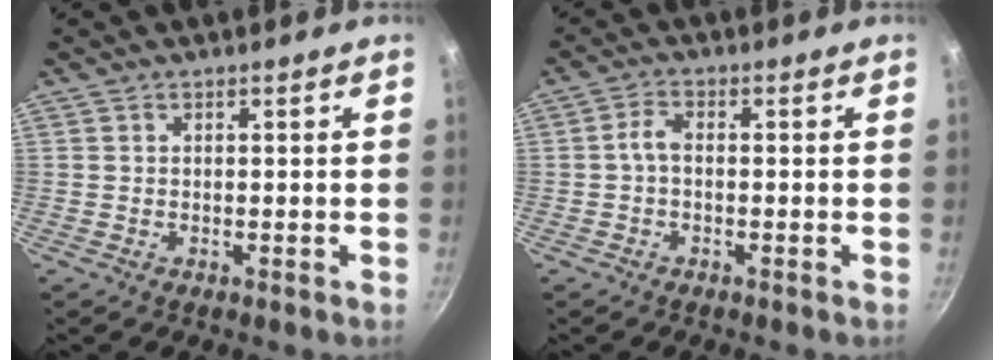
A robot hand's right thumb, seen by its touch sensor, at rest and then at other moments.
{"total": 2.7, "force": [-0.6, 1.4, 2.2], "torque": [-0.048, 0.015, -0.018]}